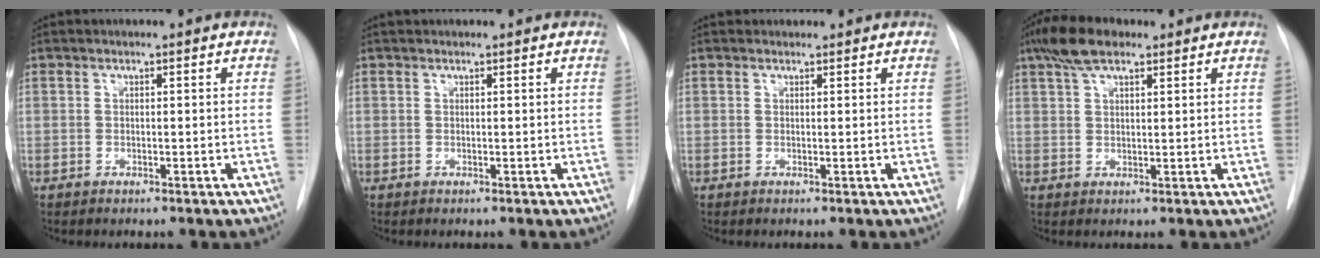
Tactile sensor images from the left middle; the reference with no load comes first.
{"total": 0.9, "force": [0.8, 0.2, 0.2], "torque": [-0.009, 0.015, 0.016]}
{"total": 1.4, "force": [1.3, 0.5, -0.1], "torque": [0.002, 0.018, 0.020]}
{"total": 6.3, "force": [4.2, 2.2, 4.1], "torque": [-0.086, 0.019, 0.077]}